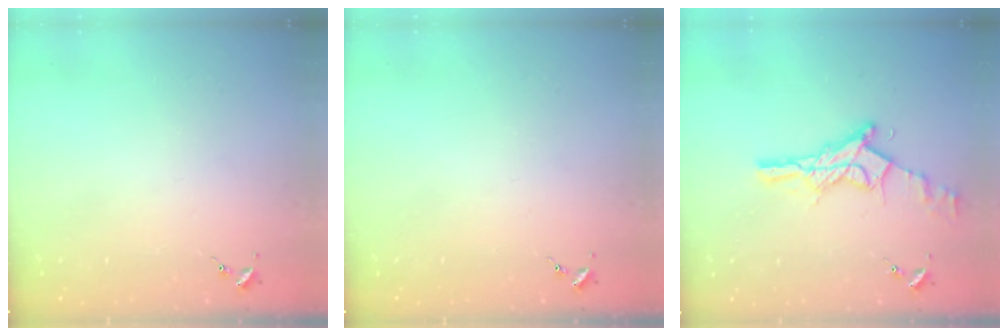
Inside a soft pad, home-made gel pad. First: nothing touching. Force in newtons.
{"total": 0.0}
{"total": 15.5, "press": 15.5, "slide": 1.2}